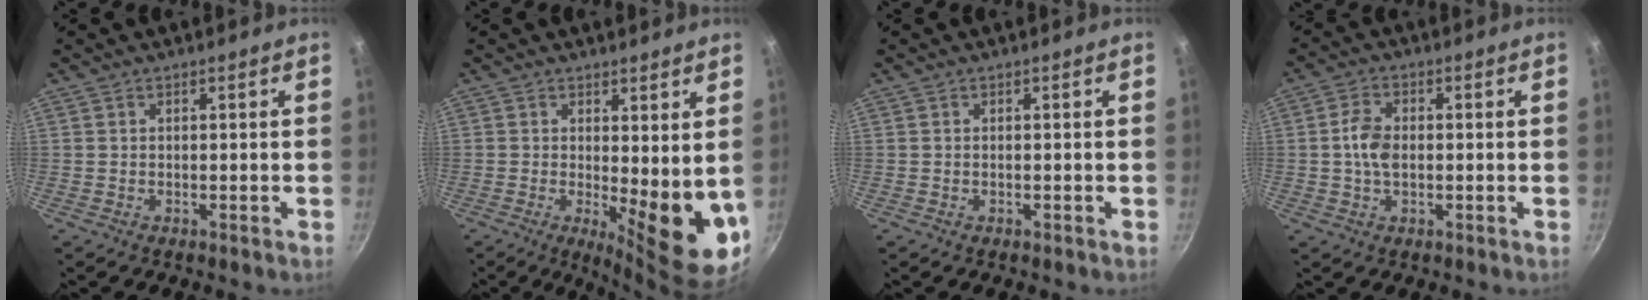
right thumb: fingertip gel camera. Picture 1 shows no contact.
{"total": 11.3, "force": [0.1, 3.8, 10.7], "torque": [-0.122, -0.026, 0.012]}
{"total": 0.0}
{"total": 5.3, "force": [-0.1, 3.3, 4.2], "torque": [-0.077, 0.013, -0.008]}